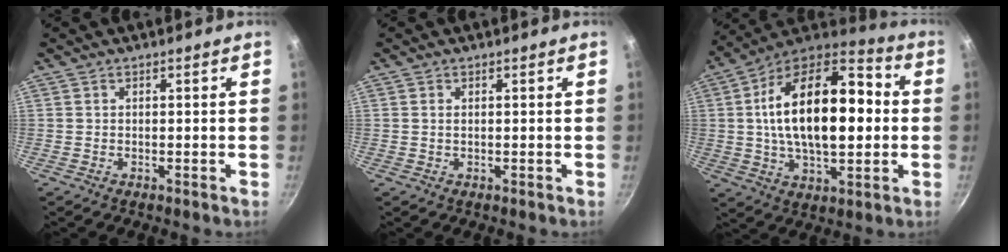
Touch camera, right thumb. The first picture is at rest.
{"total": 0.6, "force": [0.2, 0.3, 0.5], "torque": [-0.012, 0.004, 0.005]}
{"total": 25.2, "force": [1.9, 12.8, 21.6], "torque": [-0.345, 0.022, 0.024]}